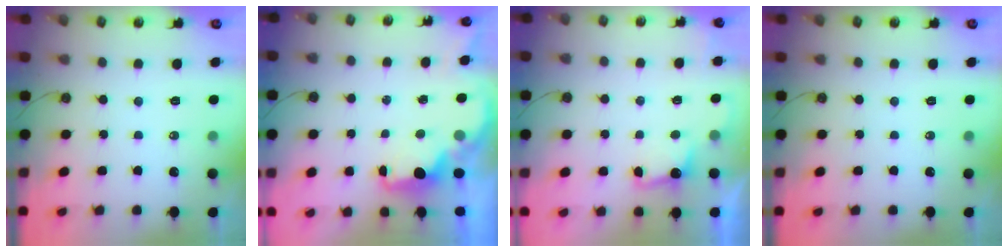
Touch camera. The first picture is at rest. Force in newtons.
{"total": 1.9, "press": 1.7, "slide": 0.7}
{"total": 2.9, "press": 2.7, "slide": 1.0}
{"total": 0.0}